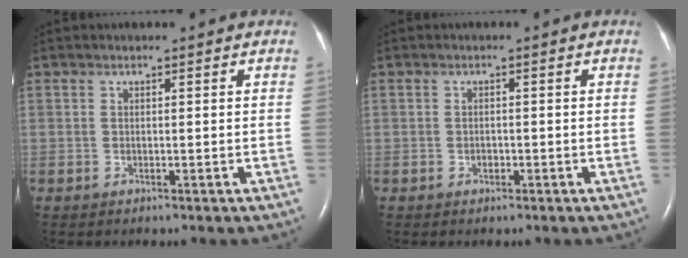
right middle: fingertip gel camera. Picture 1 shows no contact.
{"total": 0.8, "force": [-0.4, 0.6, 0.4], "torque": [-0.005, 0.003, -0.006]}